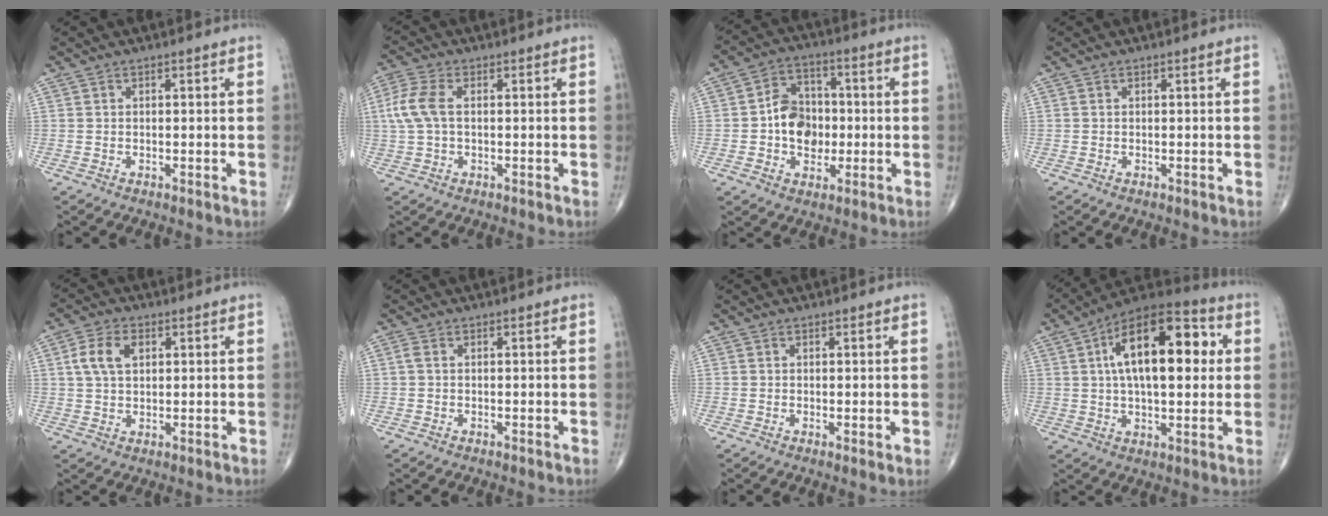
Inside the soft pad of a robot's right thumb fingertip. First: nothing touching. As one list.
[{"total": 6.5, "force": [0.6, 3.6, 5.4], "torque": [-0.145, 0.017, 0.009]}, {"total": 10.0, "force": [-0.9, 7.8, 6.2], "torque": [-0.066, 0.020, -0.021]}, {"total": 0.0}, {"total": 6.5, "force": [1.8, 4.0, 4.7], "torque": [-0.093, 0.007, 0.033]}, {"total": 1.0, "force": [0.1, 0.5, 0.8], "torque": [-0.022, 0.002, -0.001]}, {"total": 1.0, "force": [0.1, 0.1, 1.0], "torque": [-0.018, -0.005, -0.001]}, {"total": 20.7, "force": [4.2, 9.7, 17.8], "torque": [-0.256, 0.020, 0.055]}]